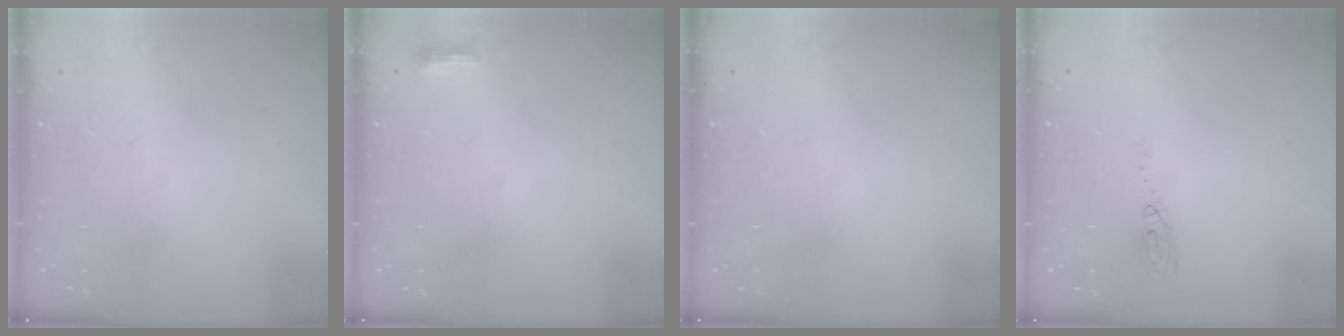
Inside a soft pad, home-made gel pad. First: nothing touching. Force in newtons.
{"total": 3.6, "press": 3.4, "slide": 1.0}
{"total": 0.0}
{"total": 9.3, "press": 5.1, "slide": 7.7}